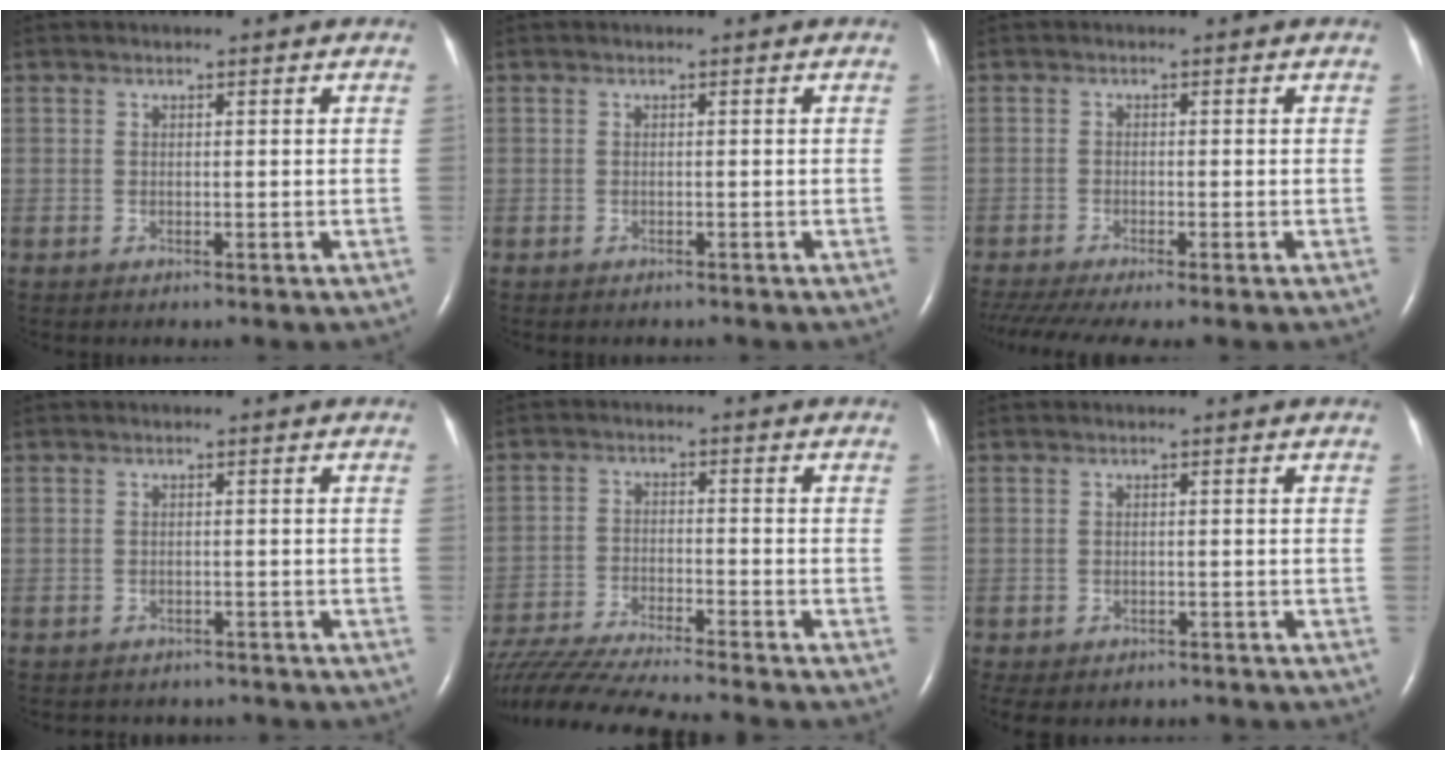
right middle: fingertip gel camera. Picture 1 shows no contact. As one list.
[{"total": 1.2, "force": [-1.1, 0.3, 0.4], "torque": [-0.010, -0.003, -0.014]}, {"total": 8.2, "force": [-6.6, 0.7, 4.9], "torque": [-0.083, -0.012, -0.109]}, {"total": 5.4, "force": [-4.8, 2.2, 0.8], "torque": [-0.012, 0.005, -0.053]}, {"total": 18.2, "force": [-16.3, -0.1, 8.0], "torque": [-0.158, -0.036, -0.268]}, {"total": 10.6, "force": [-9.0, 3.3, 4.5], "torque": [-0.086, -0.007, -0.118]}]